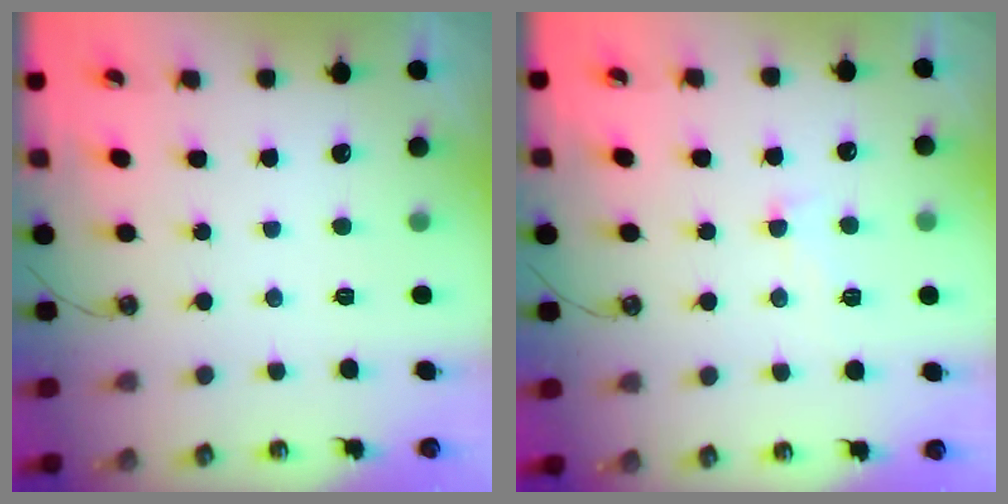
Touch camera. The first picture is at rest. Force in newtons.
{"total": 1.1, "press": 1.0, "slide": 0.6}